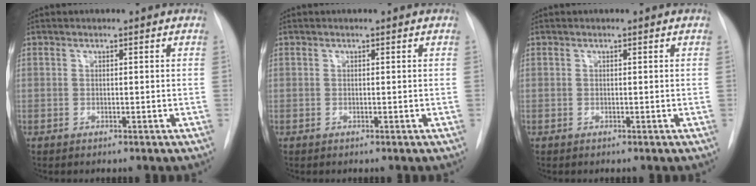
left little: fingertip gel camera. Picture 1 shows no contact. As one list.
[{"total": 0.0}, {"total": 0.0}]